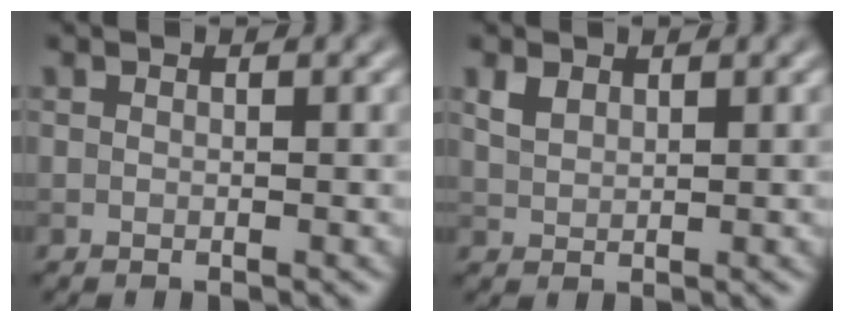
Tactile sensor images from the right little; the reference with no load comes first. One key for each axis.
{"total": 1.6, "fx": 1.1, "fy": 0.9, "fz": 0.8, "tx": -0.021, "ty": 0.002, "tz": 0.025}